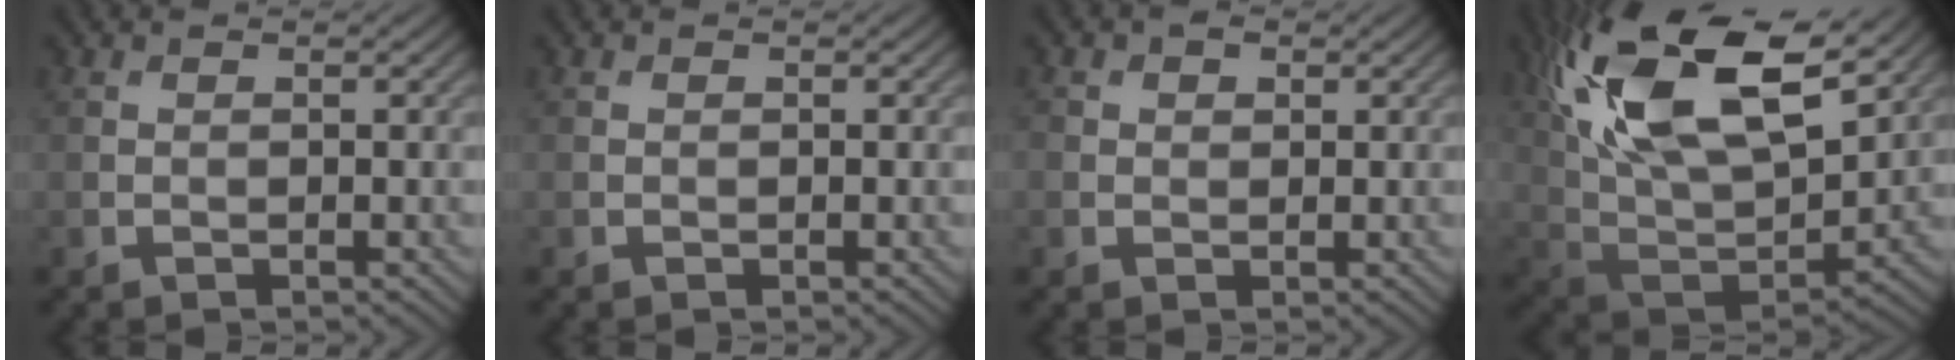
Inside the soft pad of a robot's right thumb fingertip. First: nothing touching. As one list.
[{"total": 0.0}, {"total": 1.8, "force": [0.7, 1.4, 0.8], "torque": [-0.015, 0.000, 0.009]}, {"total": 19.4, "force": [9.5, 8.9, 14.5], "torque": [-0.315, 0.033, 0.157]}]